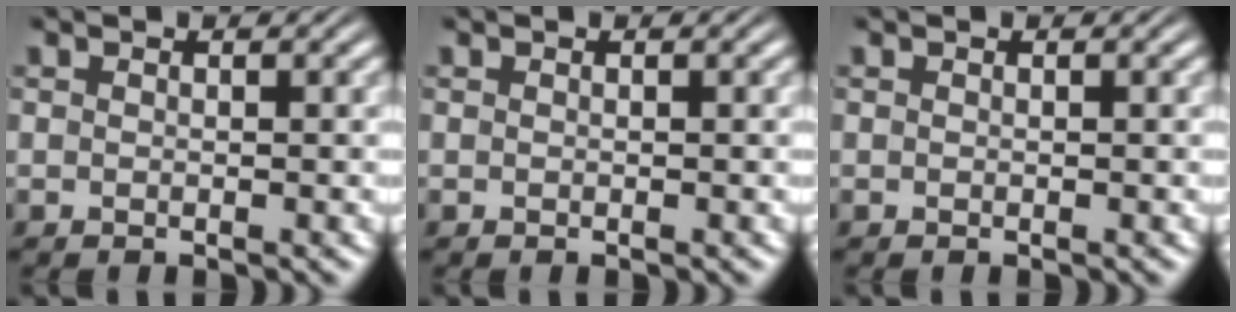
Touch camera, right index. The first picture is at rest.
{"total": 0.0}
{"total": 0.0}